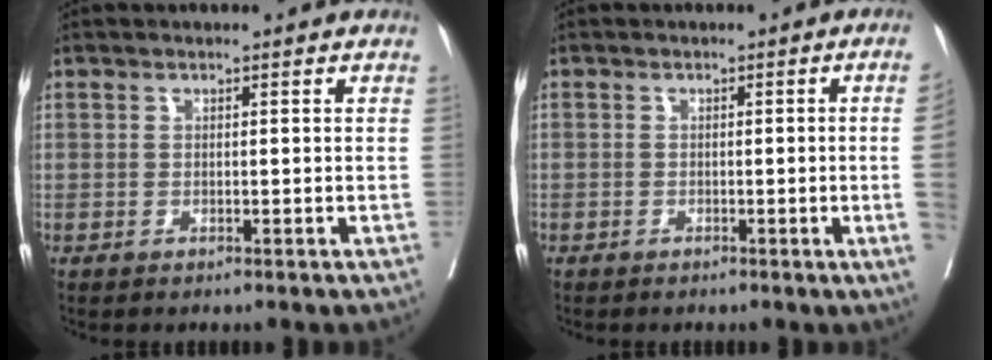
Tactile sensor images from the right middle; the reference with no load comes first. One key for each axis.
{"total": 3.2, "fx": -0.7, "fy": -1.2, "fz": 2.9, "tx": -0.034, "ty": -0.004, "tz": -0.010}